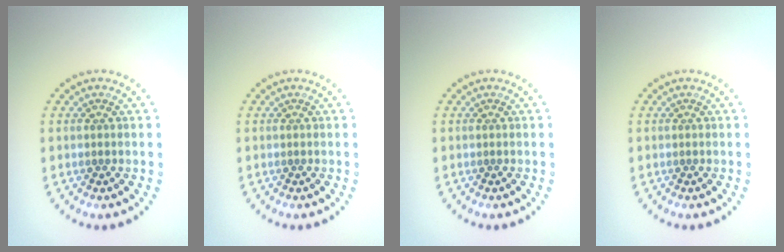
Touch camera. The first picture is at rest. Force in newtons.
{"total": 0.0}
{"total": 0.0}
{"total": 0.0}